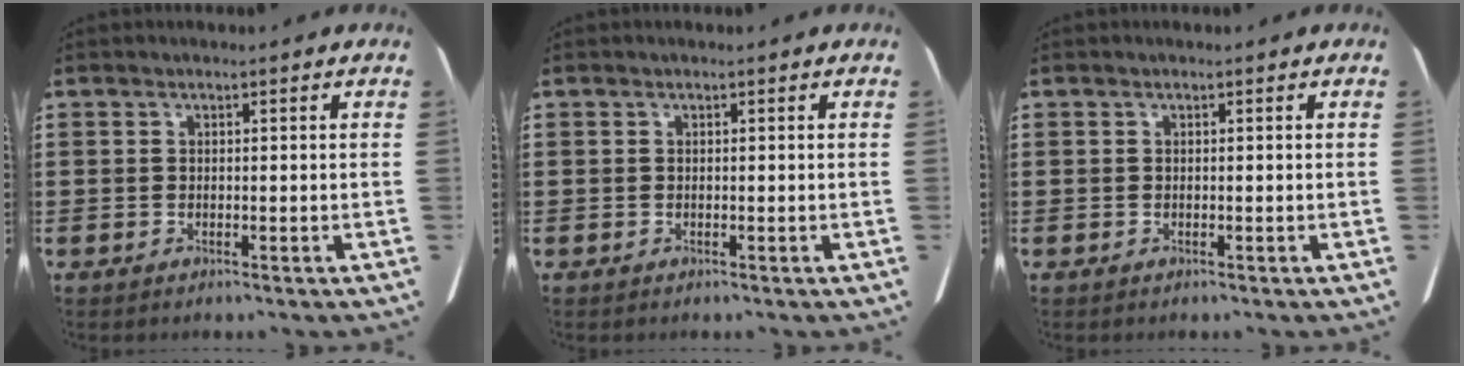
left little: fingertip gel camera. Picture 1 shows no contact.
{"total": 0.0}
{"total": 0.0}